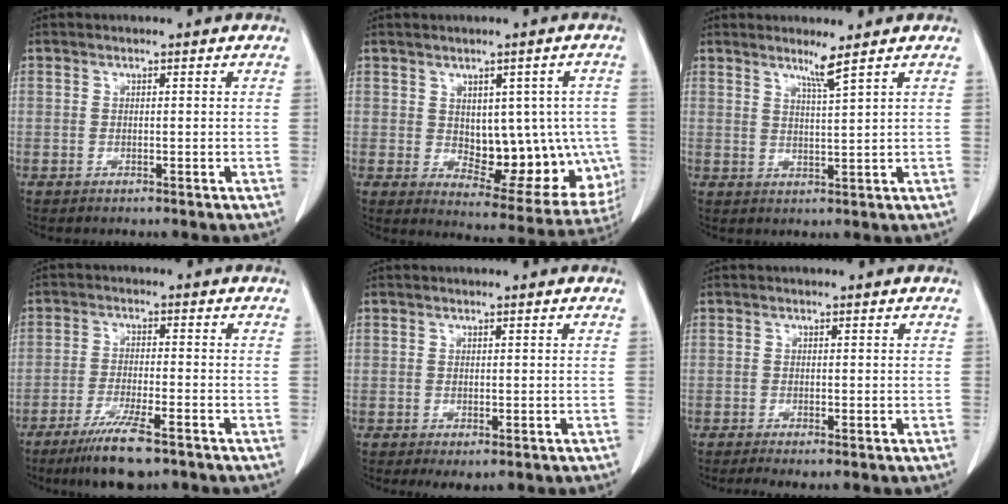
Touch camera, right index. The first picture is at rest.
{"total": 14.3, "force": [-0.8, 7.7, 12.0], "torque": [-0.135, 0.008, 0.012]}
{"total": 3.0, "force": [2.2, -1.2, 1.7], "torque": [-0.032, -0.013, 0.043]}
{"total": 8.3, "force": [-5.8, 0.9, 5.9], "torque": [-0.104, -0.019, -0.094]}
{"total": 1.3, "force": [-0.4, 0.8, 0.9], "torque": [-0.012, -0.002, 0.001]}
{"total": 1.9, "force": [-1.3, 0.1, 1.4], "torque": [-0.023, -0.007, -0.021]}